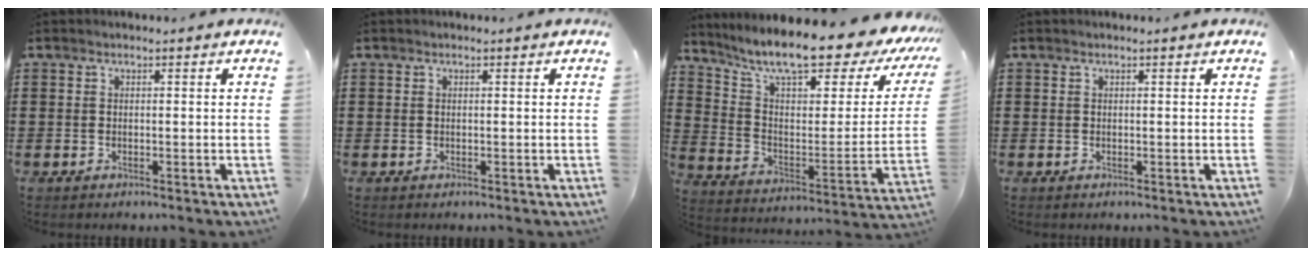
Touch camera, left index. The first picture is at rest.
{"total": 0.0}
{"total": 12.0, "force": [9.9, 1.1, 6.6], "torque": [-0.143, -0.075, 0.162]}
{"total": 0.0}